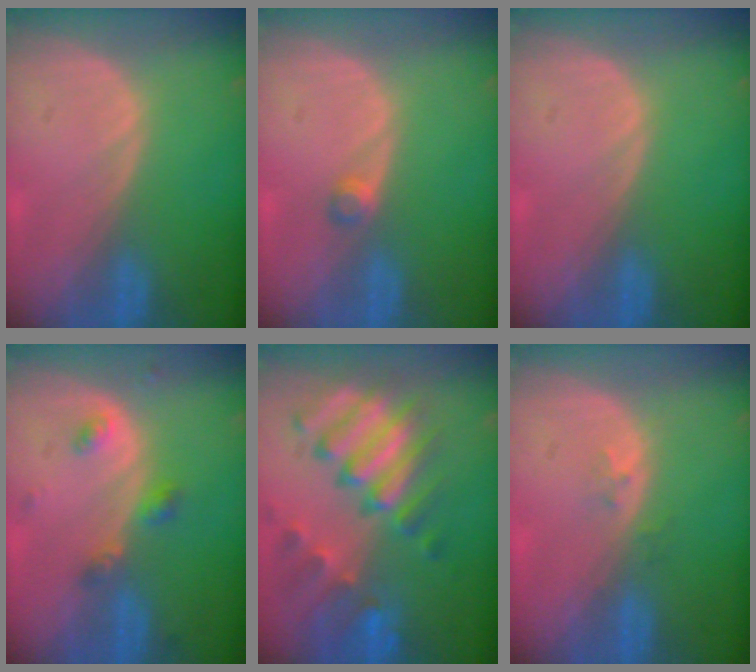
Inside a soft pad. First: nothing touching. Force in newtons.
{"total": 1.6, "press": 1.4, "slide": 0.8}
{"total": 0.0}
{"total": 3.5, "press": 3.5, "slide": 0.5}
{"total": 11.3, "press": 9.7, "slide": 5.7}
{"total": 1.6, "press": 1.2, "slide": 1.0}